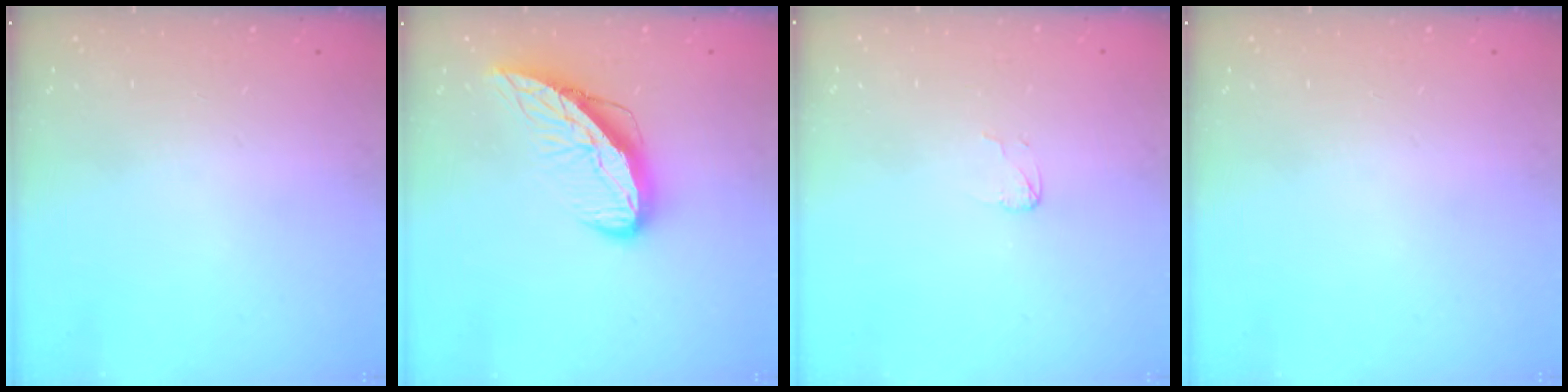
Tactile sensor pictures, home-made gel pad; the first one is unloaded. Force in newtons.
{"total": 10.8, "press": 10.8, "slide": 1.0}
{"total": 2.9, "press": 2.8, "slide": 0.3}
{"total": 0.0}